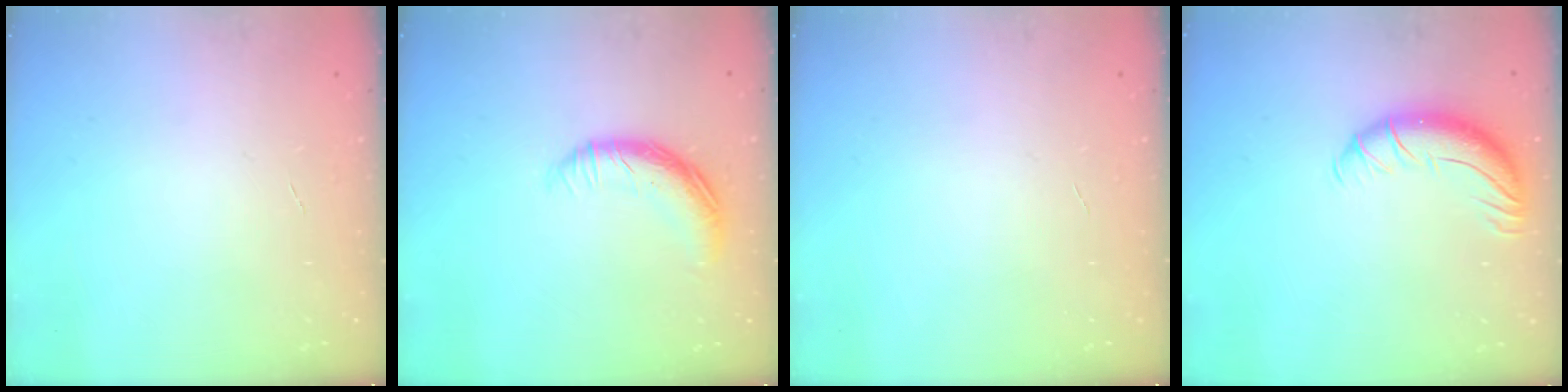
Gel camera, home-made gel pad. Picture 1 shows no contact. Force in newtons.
{"total": 11.2, "press": 11.1, "slide": 0.7}
{"total": 0.0}
{"total": 10.1, "press": 9.8, "slide": 2.2}